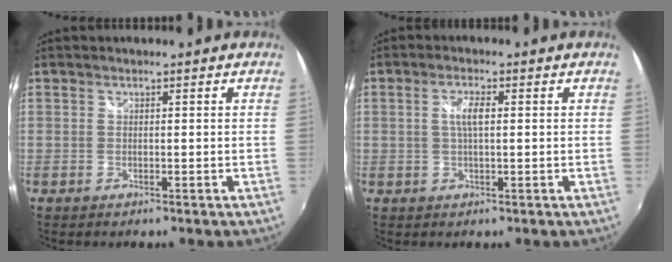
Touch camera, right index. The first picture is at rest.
{"total": 3.1, "force": [0.5, 0.8, 3.0], "torque": [-0.057, 0.001, 0.008]}